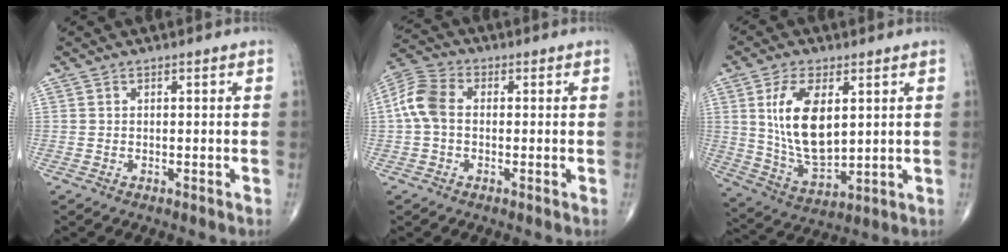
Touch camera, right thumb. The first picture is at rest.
{"total": 7.4, "force": [-0.1, 5.0, 5.4], "torque": [-0.116, 0.022, -0.011]}
{"total": 14.2, "force": [3.4, 7.2, 11.8], "torque": [-0.213, -0.024, 0.076]}